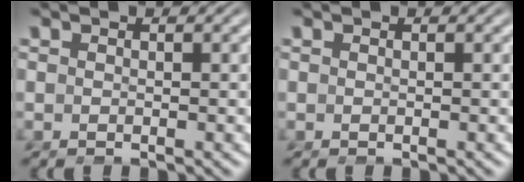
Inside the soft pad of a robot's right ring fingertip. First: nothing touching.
{"total": 0.0}